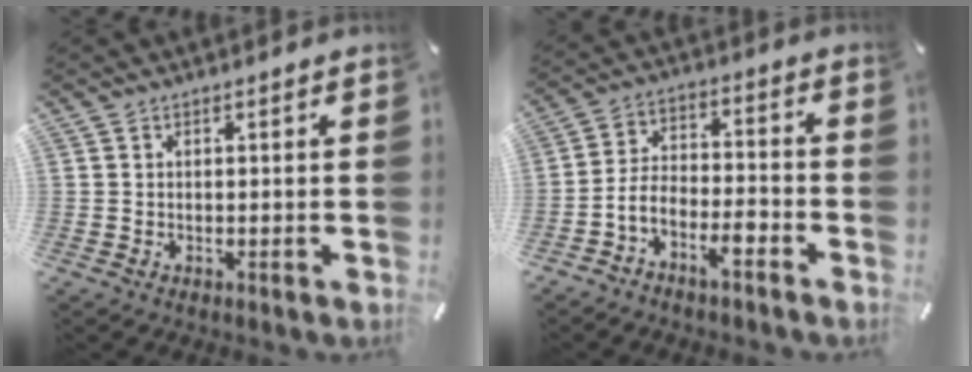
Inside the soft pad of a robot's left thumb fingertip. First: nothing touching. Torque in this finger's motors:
{"motor_torque": [1.24, 1.74, 0.96, 0.72, 0.16]}